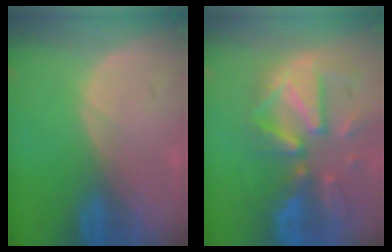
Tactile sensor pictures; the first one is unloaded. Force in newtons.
{"total": 12.1, "press": 10.4, "slide": 6.1}